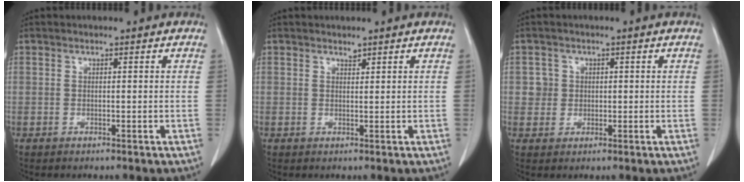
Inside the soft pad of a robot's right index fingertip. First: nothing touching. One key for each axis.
{"total": 0.7, "fx": 0.7, "fy": 0.2, "fz": 0.1, "tx": -0.005, "ty": -0.006, "tz": 0.010}
{"total": 2.4, "fx": 0.3, "fy": 2.4, "fz": 0.0, "tx": 0.010, "ty": 0.004, "tz": 0.003}